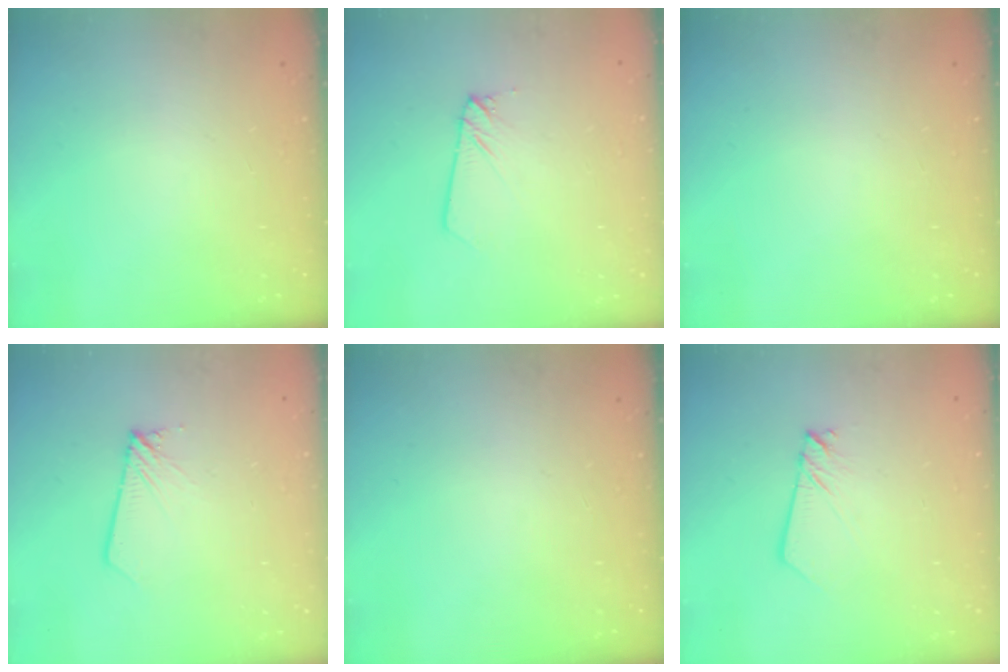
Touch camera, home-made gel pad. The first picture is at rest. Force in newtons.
{"total": 2.3, "press": 2.3, "slide": 0.1}
{"total": 0.0}
{"total": 1.9, "press": 1.9, "slide": 0.1}
{"total": 0.0}
{"total": 2.7, "press": 2.6, "slide": 0.3}